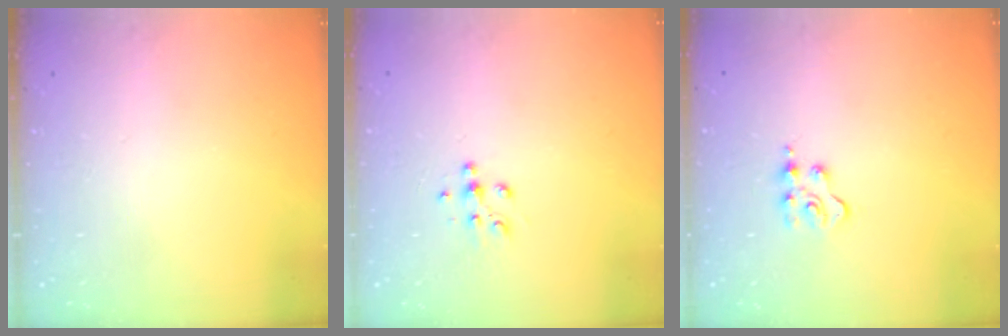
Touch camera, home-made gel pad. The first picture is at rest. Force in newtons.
{"total": 5.2, "press": 5.1, "slide": 1.0}
{"total": 3.2, "press": 3.2, "slide": 0.4}